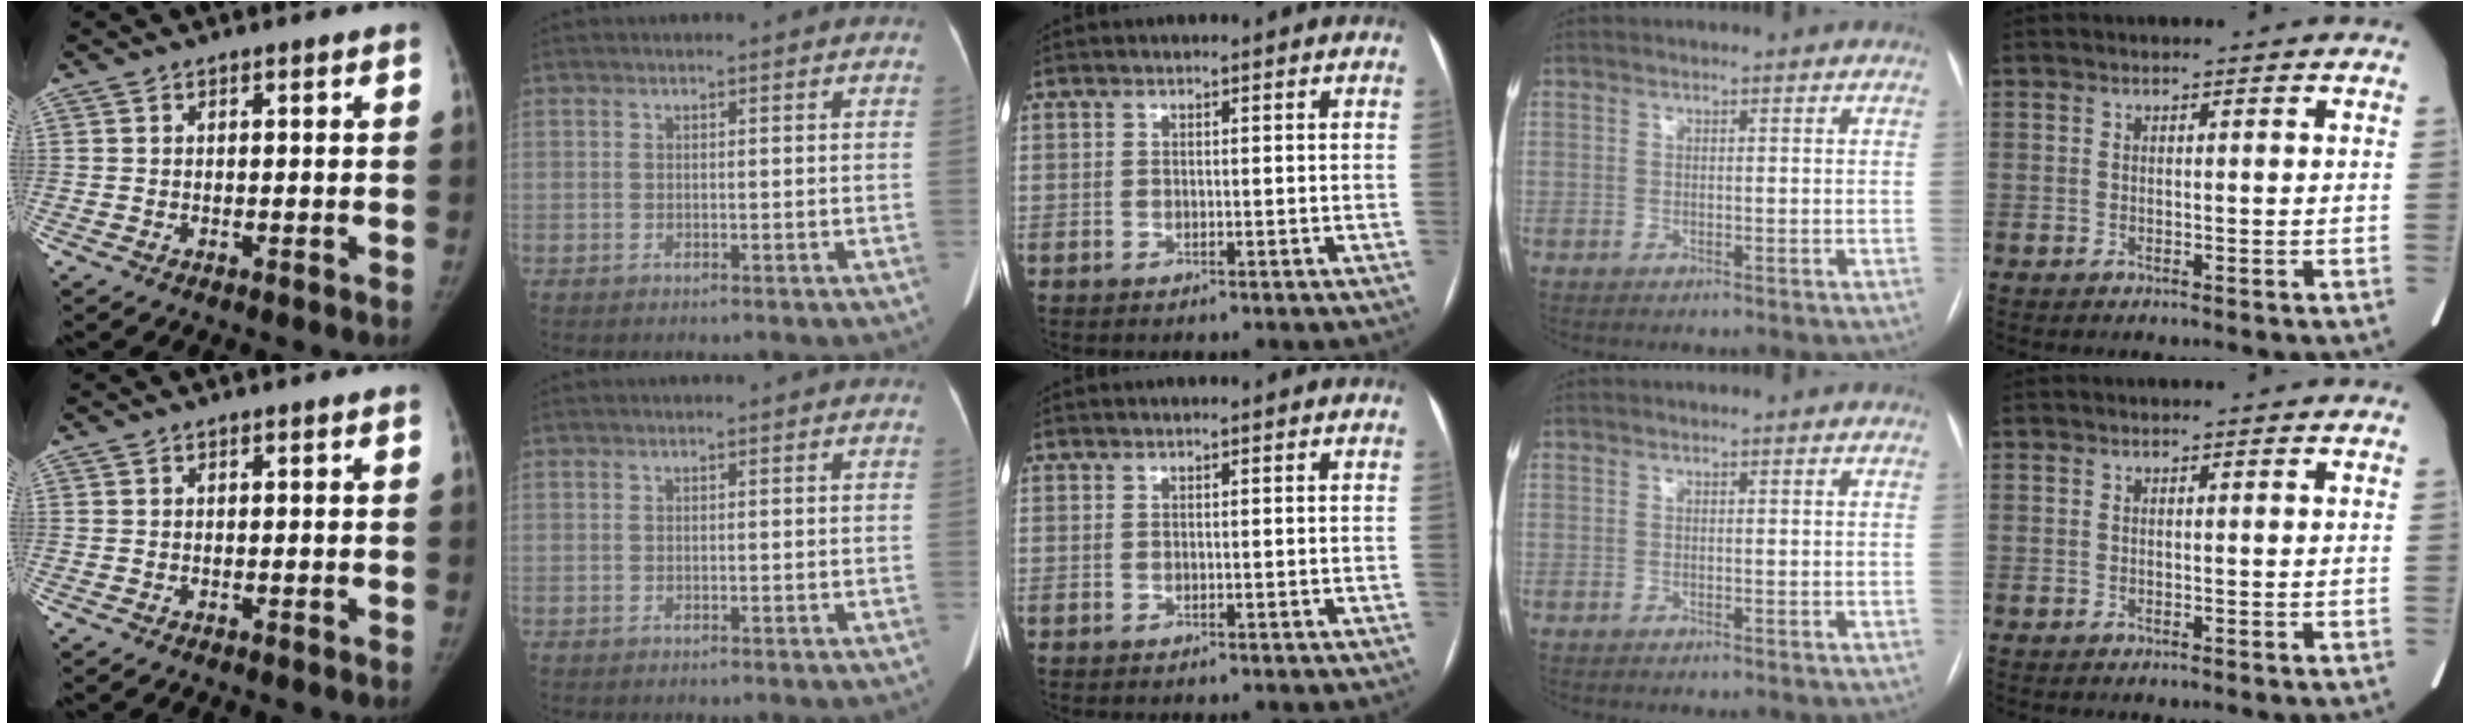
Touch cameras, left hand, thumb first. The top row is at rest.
{}